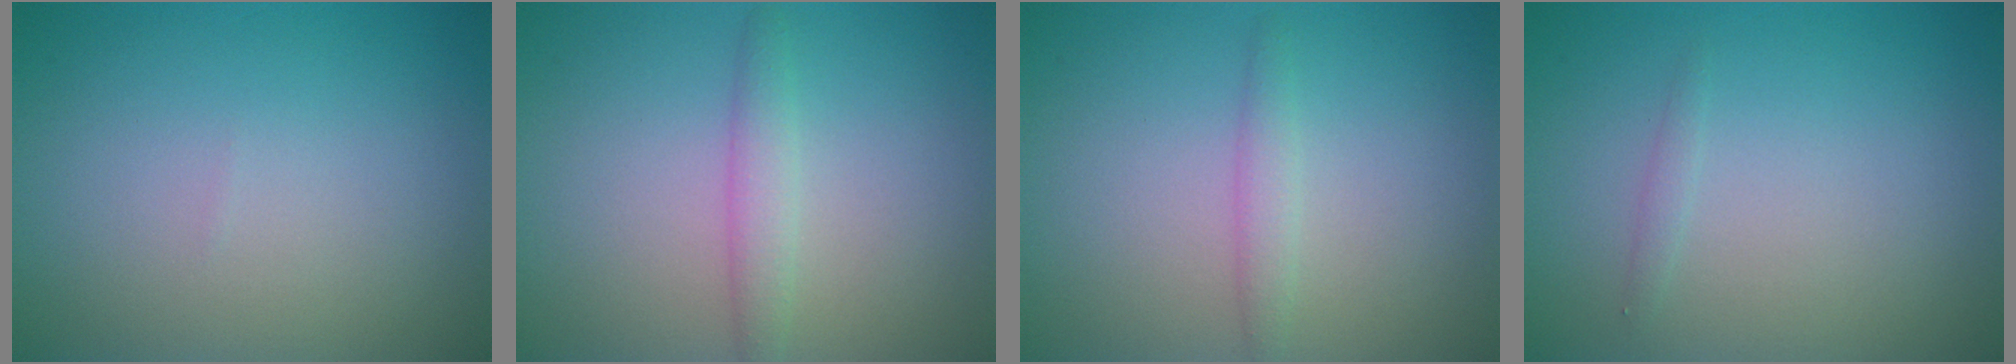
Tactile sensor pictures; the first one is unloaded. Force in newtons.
{"total": 1.8, "press": 1.8, "slide": 0.1}
{"total": 1.4, "press": 1.4, "slide": 0.0}
{"total": 0.6, "press": 0.6, "slide": 0.0}